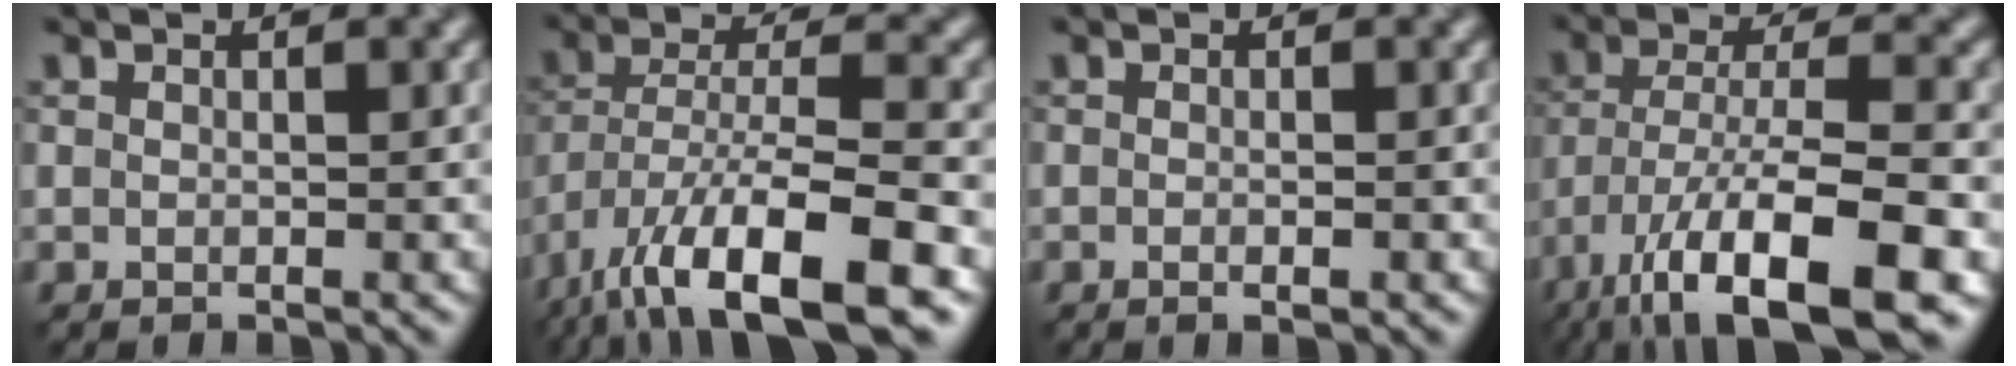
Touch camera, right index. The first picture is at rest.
{"total": 12.5, "force": [-7.5, 3.7, 9.3], "torque": [-0.165, -0.008, -0.135]}
{"total": 1.4, "force": [-0.3, 0.5, 1.3], "torque": [0.001, -0.005, -0.009]}
{"total": 13.7, "force": [-7.7, 4.1, 10.5], "torque": [-0.193, -0.013, -0.132]}